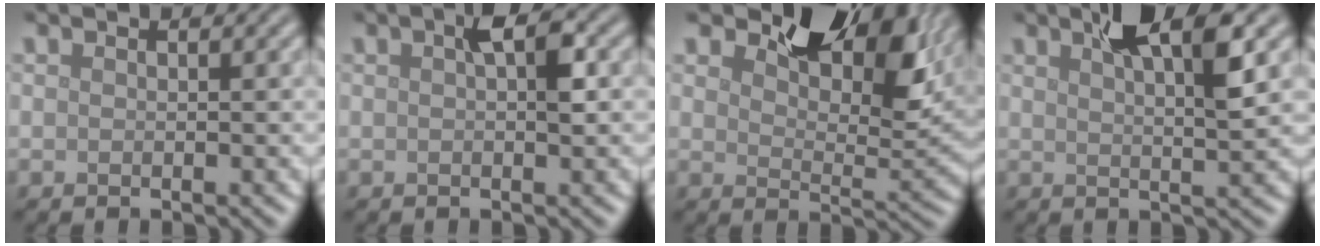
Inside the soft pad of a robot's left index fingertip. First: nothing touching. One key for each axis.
{"total": 2.7, "fx": 0.7, "fy": 0.8, "fz": 2.5, "tx": -0.039, "ty": 0.009, "tz": 0.009}
{"total": 8.4, "fx": 5.0, "fy": 3.7, "fz": 5.6, "tx": -0.078, "ty": -0.002, "tz": 0.080}
{"total": 5.4, "fx": 3.0, "fy": 1.0, "fz": 4.4, "tx": -0.063, "ty": 0.006, "tz": 0.045}